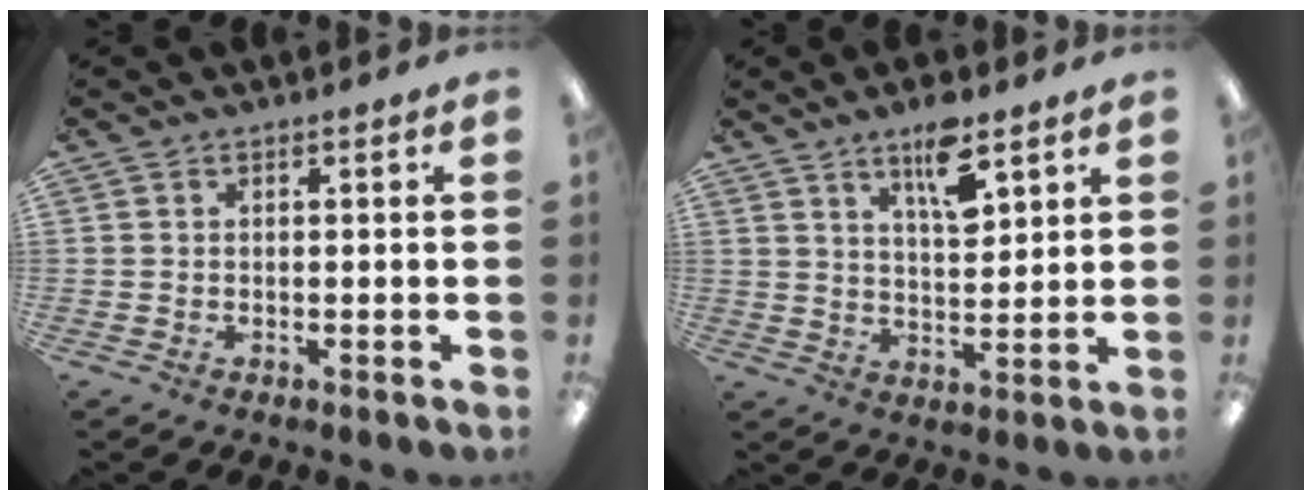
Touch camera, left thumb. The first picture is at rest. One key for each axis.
{"total": 9.9, "fx": 6.5, "fy": 3.5, "fz": 6.6, "tx": -0.095, "ty": -0.038, "tz": 0.106}